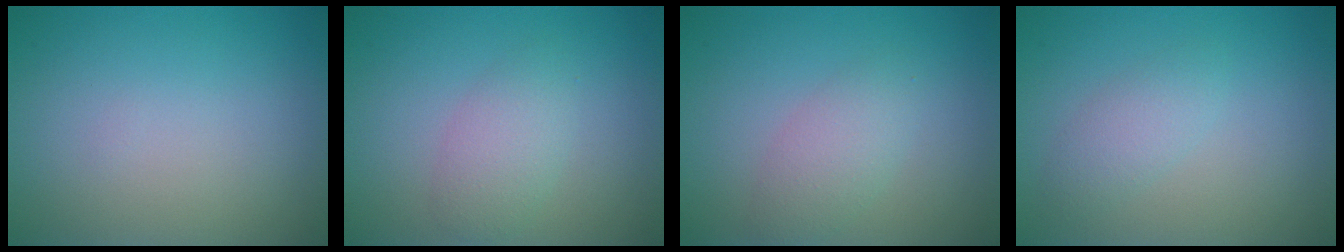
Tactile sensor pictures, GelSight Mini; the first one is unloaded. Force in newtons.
{"total": 2.6, "press": 2.6, "slide": 0.2}
{"total": 2.4, "press": 2.4, "slide": 0.2}
{"total": 1.9, "press": 1.9, "slide": 0.0}